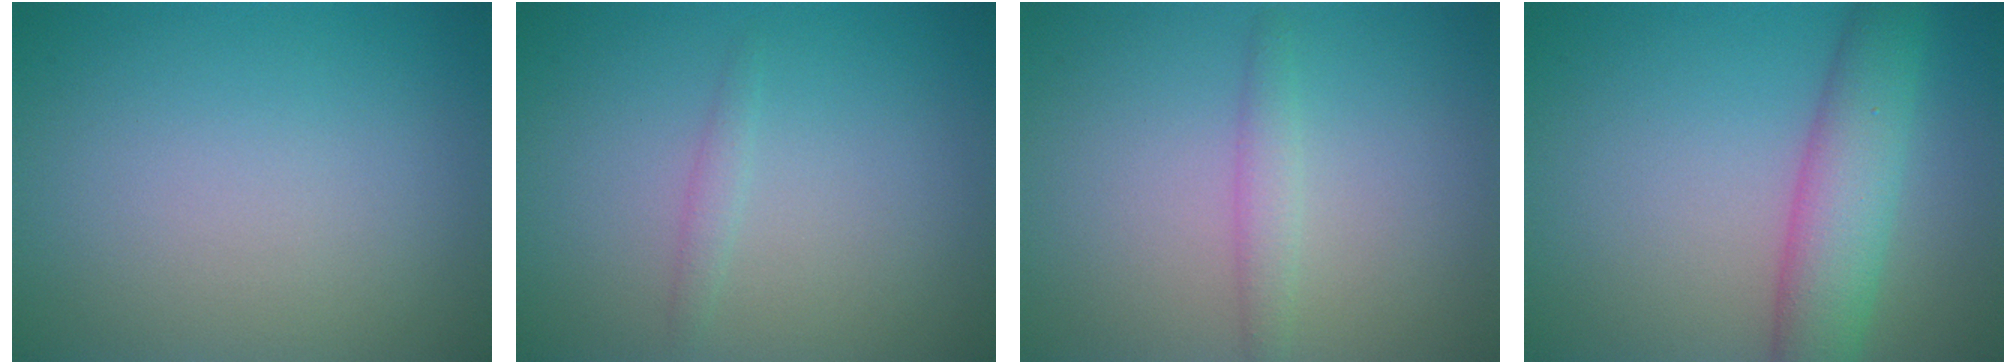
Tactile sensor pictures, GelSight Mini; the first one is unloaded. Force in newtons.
{"total": 0.9, "press": 0.9, "slide": 0.0}
{"total": 1.5, "press": 1.5, "slide": 0.1}
{"total": 5.5, "press": 5.5, "slide": 0.1}